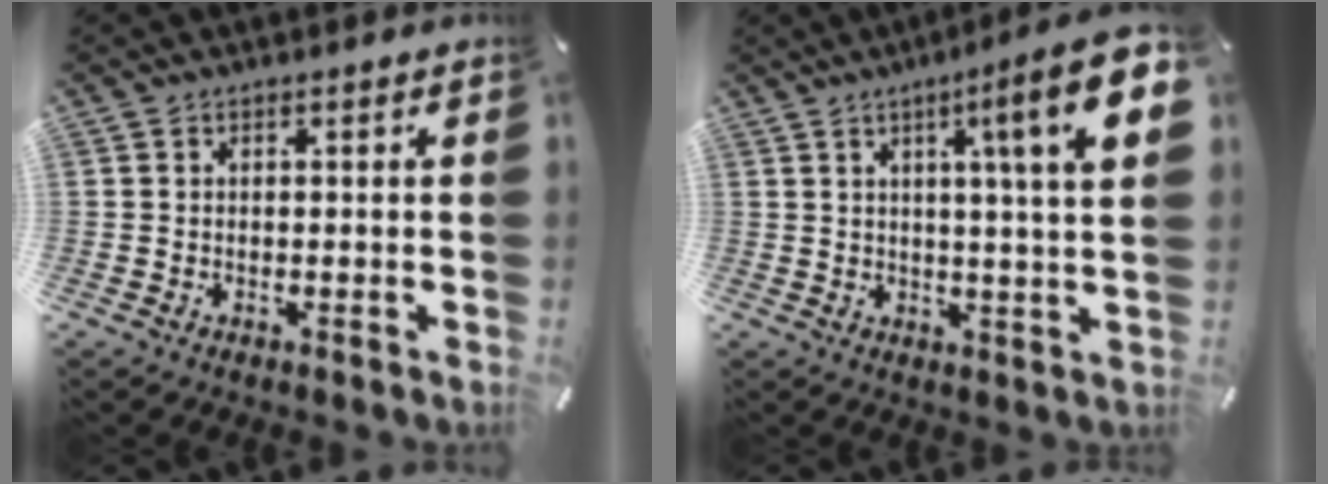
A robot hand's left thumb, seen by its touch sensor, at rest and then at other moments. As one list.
[{"total": 16.1, "force": [5.9, 1.3, 14.9], "torque": [-0.228, -0.025, 0.079]}]